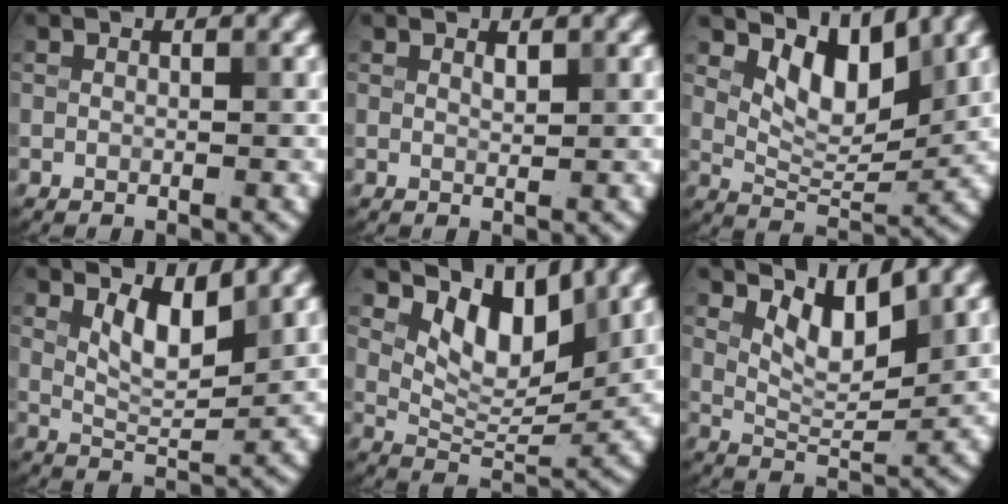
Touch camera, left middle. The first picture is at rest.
{"total": 0.7, "force": [0.5, 0.2, 0.4], "torque": [-0.008, -0.003, 0.011]}
{"total": 5.3, "force": [2.9, 2.5, 3.7], "torque": [-0.067, -0.015, 0.048]}
{"total": 3.6, "force": [1.9, 1.2, 2.7], "torque": [-0.053, -0.005, 0.037]}
{"total": 6.0, "force": [3.3, 2.8, 4.1], "torque": [-0.070, -0.013, 0.054]}
{"total": 3.9, "force": [2.3, 1.5, 2.8], "torque": [-0.057, -0.008, 0.042]}